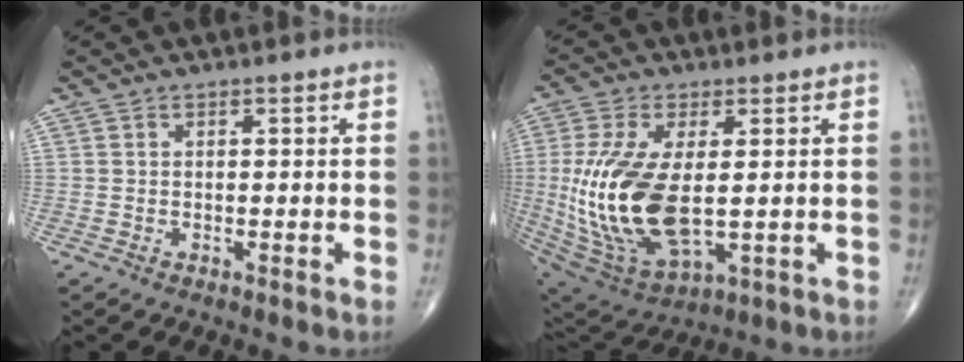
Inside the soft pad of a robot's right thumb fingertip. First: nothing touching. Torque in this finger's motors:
{"motor_torque": [0.05, 1.18, 1.77, 0.07, 0.24]}